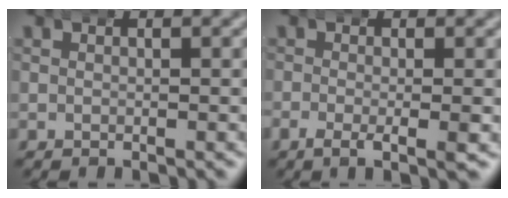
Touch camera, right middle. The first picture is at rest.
{"total": 3.1, "force": [-1.5, 1.0, 2.4], "torque": [-0.053, -0.007, -0.028]}